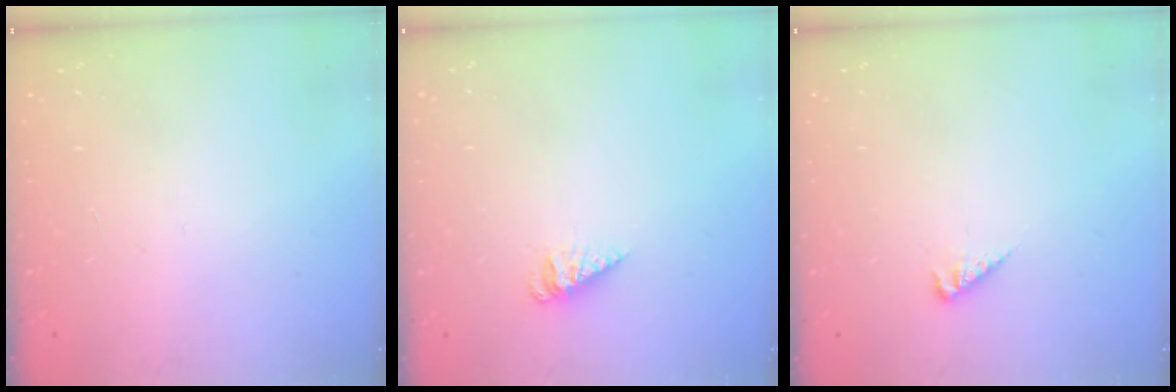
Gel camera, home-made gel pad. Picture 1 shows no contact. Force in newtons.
{"total": 3.0, "press": 2.9, "slide": 0.2}
{"total": 4.2, "press": 4.1, "slide": 0.6}